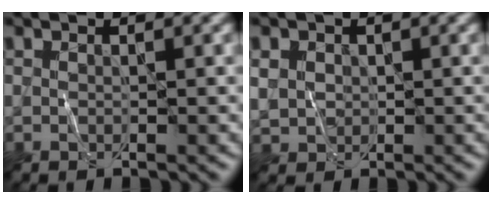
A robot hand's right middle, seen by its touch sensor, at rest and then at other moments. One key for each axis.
{"total": 2.4, "fx": 0.7, "fy": 2.1, "fz": 1.0, "tx": -0.031, "ty": 0.001, "tz": 0.020}